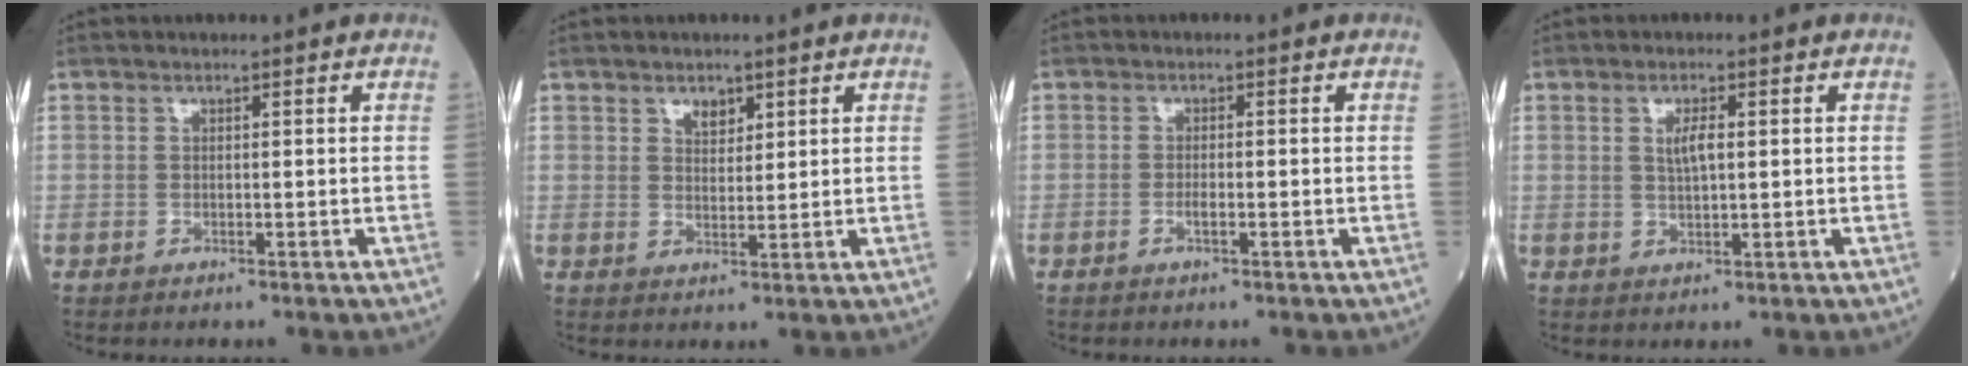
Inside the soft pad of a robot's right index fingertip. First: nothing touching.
{"total": 2.5, "force": [1.6, 1.5, 1.2], "torque": [-0.019, -0.002, 0.030]}
{"total": 1.4, "force": [-0.6, 0.2, 1.3], "torque": [-0.026, 0.001, -0.012]}
{"total": 2.7, "force": [0.6, 0.7, 2.6], "torque": [-0.050, 0.001, 0.013]}